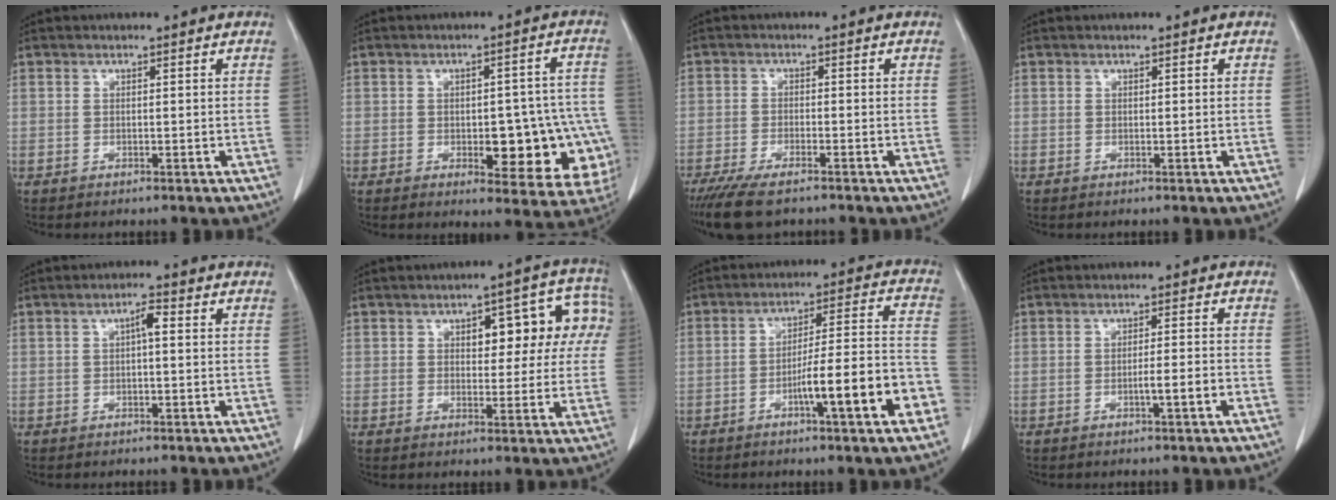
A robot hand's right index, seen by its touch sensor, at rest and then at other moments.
{"total": 14.5, "force": [-4.1, 5.6, 12.7], "torque": [-0.088, 0.033, -0.035]}
{"total": 6.6, "force": [-5.2, 1.6, 3.8], "torque": [-0.065, -0.014, -0.087]}
{"total": 0.0}
{"total": 2.3, "force": [0.3, 0.4, 2.2], "torque": [-0.038, 0.005, 0.005]}
{"total": 10.1, "force": [2.8, 4.7, 8.5], "torque": [-0.087, 0.040, 0.033]}
{"total": 13.2, "force": [-5.3, 0.8, 12.1], "torque": [-0.173, 0.018, -0.076]}
{"total": 2.8, "force": [-1.2, -0.1, 2.6], "torque": [-0.038, 0.000, -0.018]}